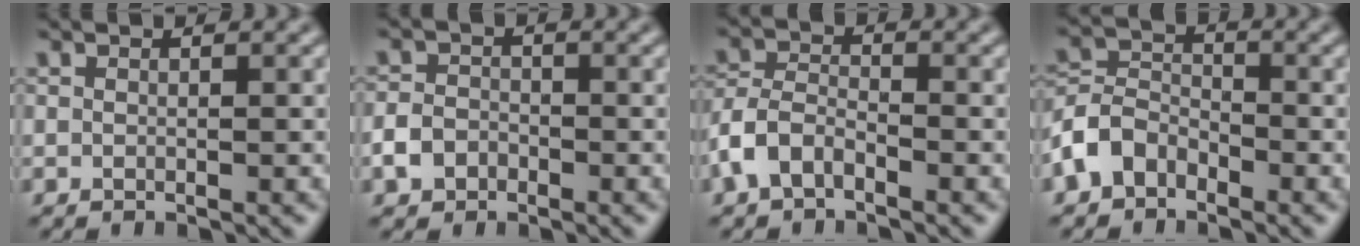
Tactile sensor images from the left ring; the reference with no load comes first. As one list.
[{"total": 2.5, "force": [-1.3, 1.9, 0.9], "torque": [-0.013, 0.004, -0.031]}, {"total": 3.6, "force": [-2.2, 1.9, 2.1], "torque": [-0.045, 0.006, -0.054]}, {"total": 4.0, "force": [-2.5, 2.7, 1.6], "torque": [-0.036, 0.007, -0.061]}]